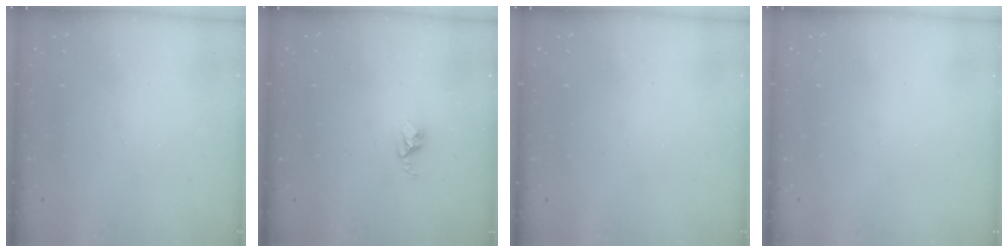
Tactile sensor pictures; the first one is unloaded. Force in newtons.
{"total": 2.8, "press": 2.7, "slide": 0.4}
{"total": 0.0}
{"total": 0.0}